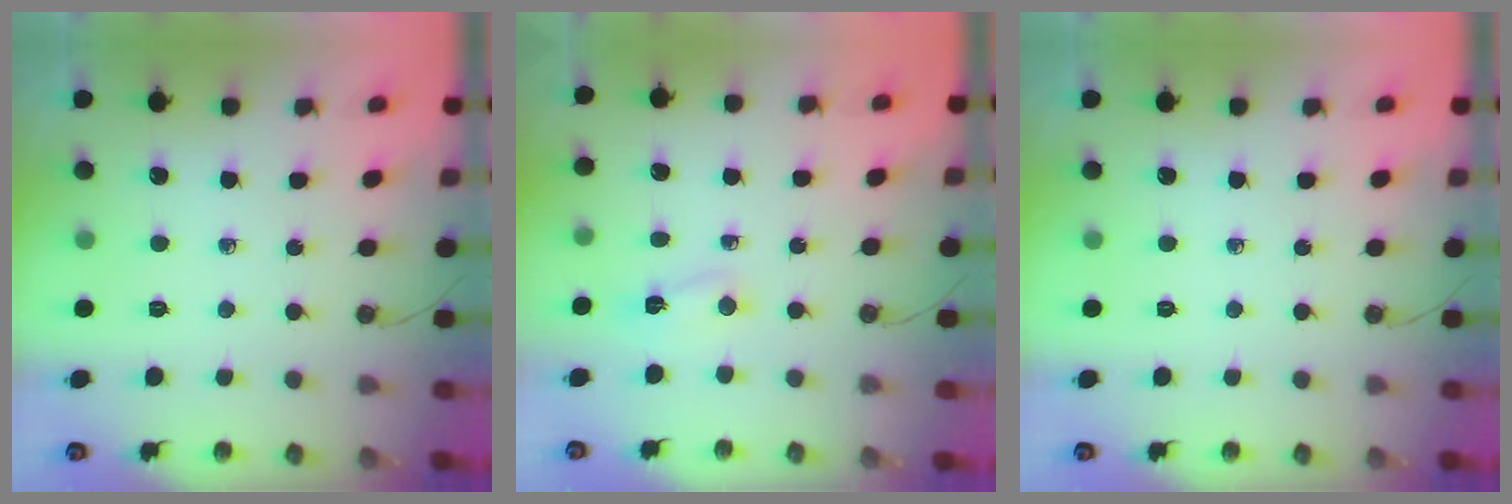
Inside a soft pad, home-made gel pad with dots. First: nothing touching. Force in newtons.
{"total": 2.1, "press": 2.1, "slide": 0.4}
{"total": 0.0}